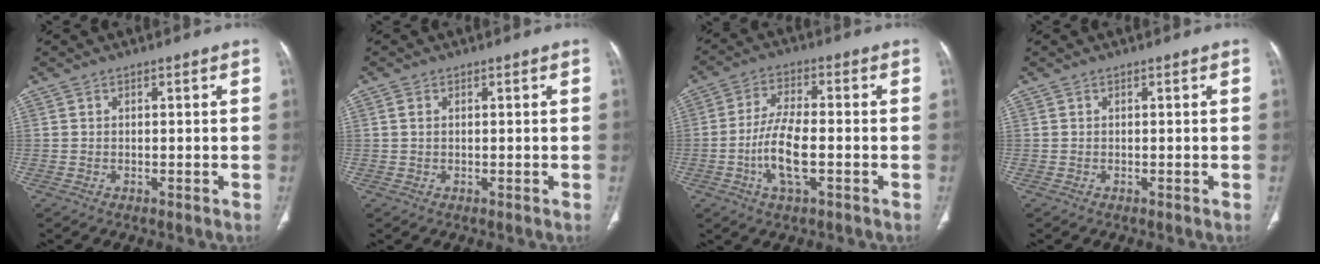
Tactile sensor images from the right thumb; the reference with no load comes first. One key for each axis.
{"total": 1.2, "fx": 0.3, "fy": 0.8, "fz": 0.9, "tx": -0.022, "ty": 0.002, "tz": 0.008}
{"total": 9.2, "fx": -2.4, "fy": 3.3, "fz": 8.3, "tx": -0.168, "ty": 0.011, "tz": -0.049}
{"total": 0.0}